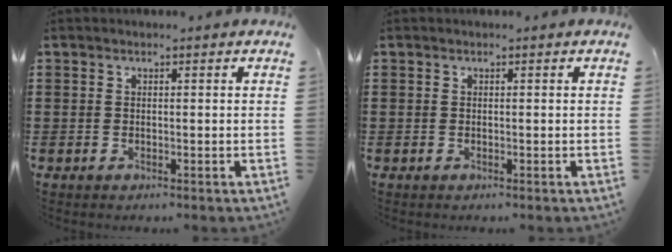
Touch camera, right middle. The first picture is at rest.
{"total": 0.0}